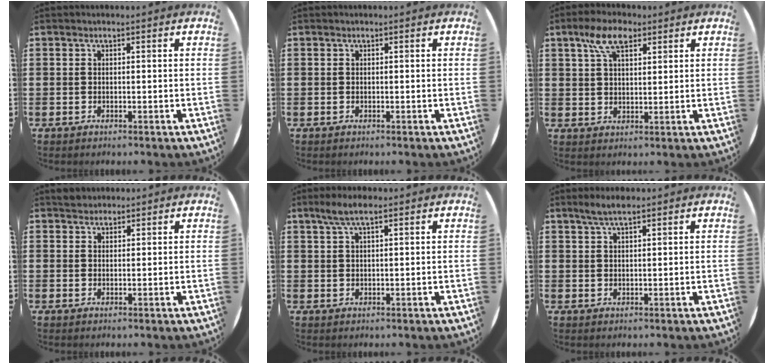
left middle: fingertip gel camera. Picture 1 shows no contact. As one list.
[{"total": 0.0}, {"total": 6.4, "force": [3.8, 3.0, 4.1], "torque": [-0.083, 0.009, 0.068]}, {"total": 1.6, "force": [1.5, 0.6, 0.0], "torque": [0.005, 0.000, 0.028]}, {"total": 3.7, "force": [2.4, 0.8, 2.7], "torque": [-0.056, 0.007, 0.041]}, {"total": 2.8, "force": [2.1, 0.4, 1.7], "torque": [-0.036, 0.005, 0.038]}]